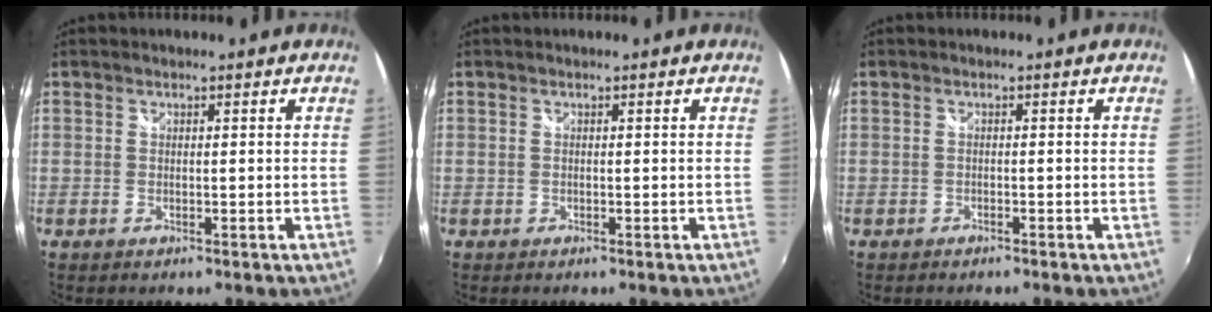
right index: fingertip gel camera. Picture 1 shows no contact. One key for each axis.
{"total": 0.0}
{"total": 0.9, "fx": -0.8, "fy": 0.3, "fz": 0.3, "tx": -0.008, "ty": -0.002, "tz": -0.013}